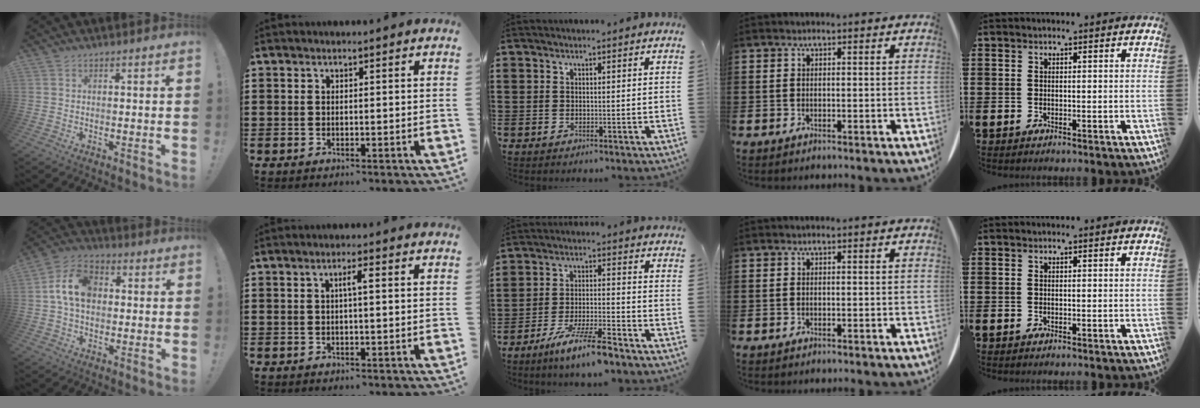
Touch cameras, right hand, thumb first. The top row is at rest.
{"thumb": {"total": 11.2, "force": [1.2, 7.9, 7.9], "torque": [-0.149, 0.017, 0.027]}, "index": {"total": 2.1, "force": [0.3, 0.2, 2.1], "torque": [-0.041, 0.003, 0.002]}, "middle": {"total": 7.5, "force": [-5.9, 0.3, 4.6], "torque": [-0.098, -0.010, -0.112]}}